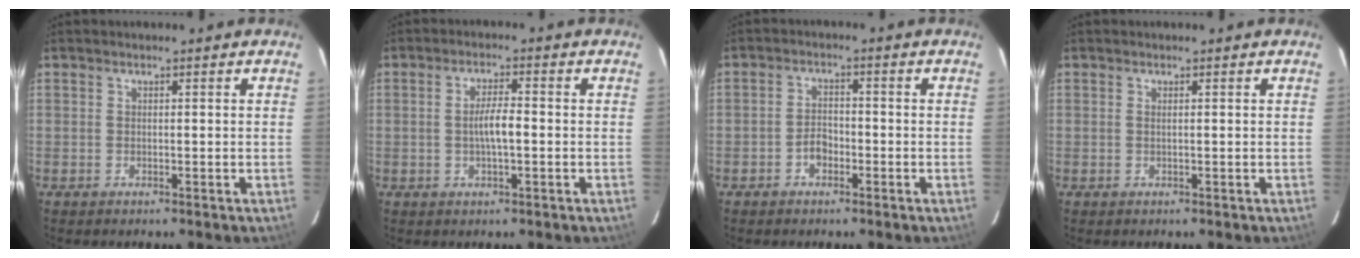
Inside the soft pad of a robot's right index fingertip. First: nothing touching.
{"total": 4.7, "force": [-0.8, 0.3, 4.7], "torque": [-0.084, 0.001, -0.012]}
{"total": 0.9, "force": [-0.6, 0.6, 0.3], "torque": [-0.004, 0.003, -0.009]}
{"total": 0.5, "force": [0.2, -0.2, 0.4], "torque": [-0.008, 0.002, 0.002]}